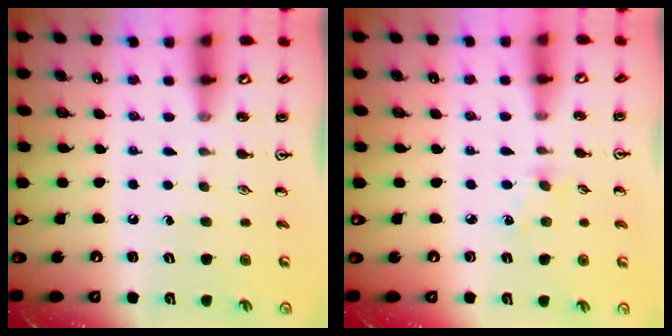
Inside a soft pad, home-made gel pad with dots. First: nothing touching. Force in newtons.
{"total": 2.2, "press": 2.2, "slide": 0.4}